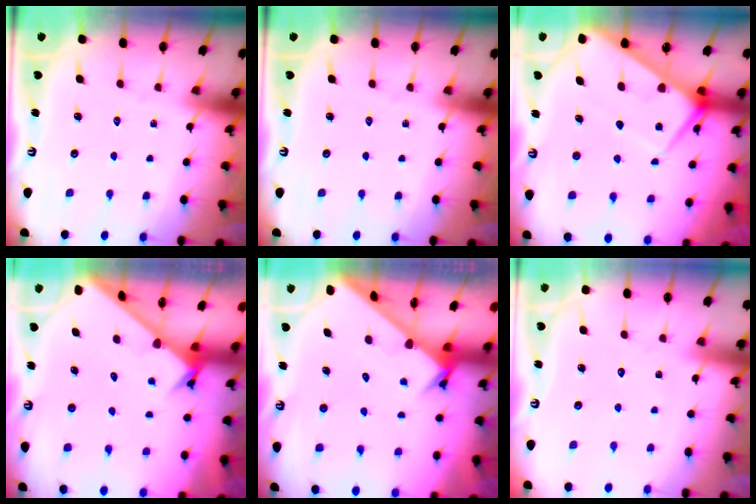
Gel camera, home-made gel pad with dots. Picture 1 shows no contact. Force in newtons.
{"total": 0.0}
{"total": 7.5, "press": 7.5, "slide": 0.7}
{"total": 2.7, "press": 2.7, "slide": 0.3}
{"total": 2.8, "press": 2.8, "slide": 0.3}
{"total": 3.5, "press": 3.5, "slide": 0.4}